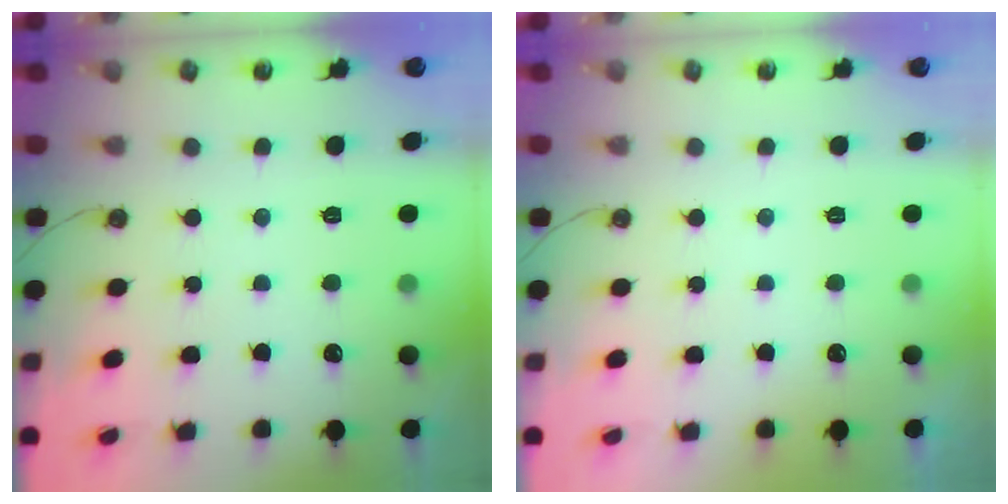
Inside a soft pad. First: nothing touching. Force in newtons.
{"total": 0.0}